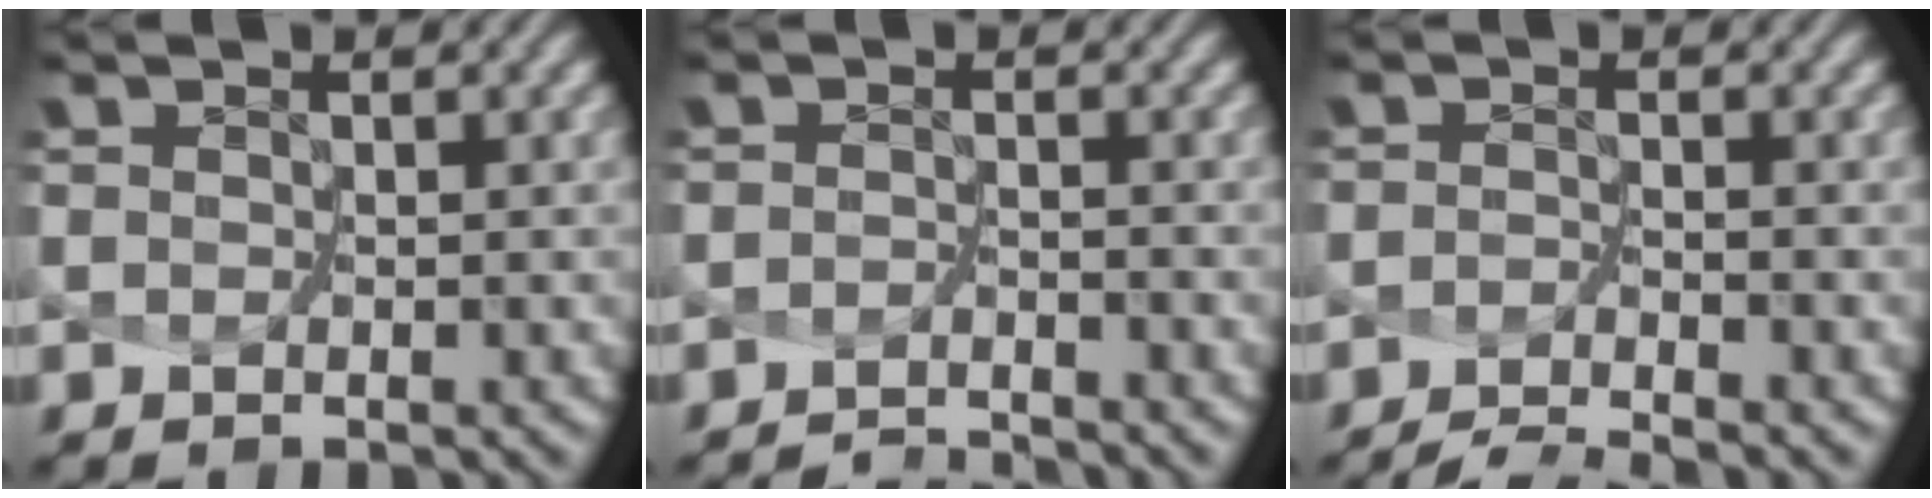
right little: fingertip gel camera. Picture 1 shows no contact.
{"total": 2.8, "force": [-2.8, -0.6, -0.1], "torque": [-0.002, -0.009, -0.047]}
{"total": 3.8, "force": [-3.6, -0.4, 1.0], "torque": [-0.025, -0.015, -0.069]}